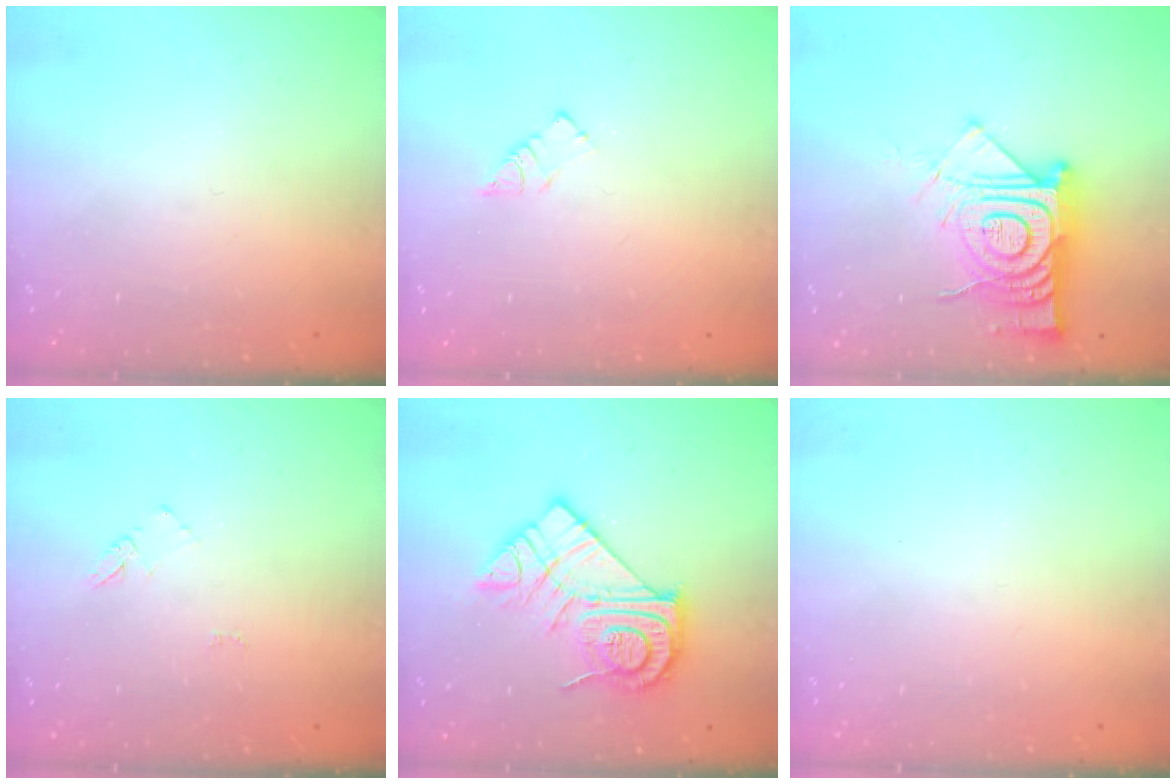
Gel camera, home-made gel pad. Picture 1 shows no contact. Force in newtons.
{"total": 3.6, "press": 3.6, "slide": 0.4}
{"total": 16.8, "press": 16.7, "slide": 1.5}
{"total": 4.3, "press": 4.3, "slide": 0.5}
{"total": 16.5, "press": 16.5, "slide": 1.2}
{"total": 2.1, "press": 2.0, "slide": 0.4}